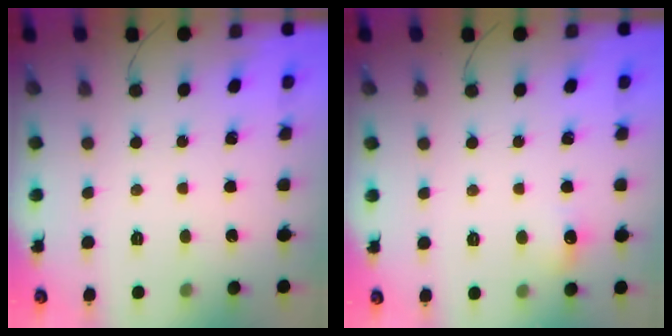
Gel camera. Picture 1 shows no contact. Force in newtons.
{"total": 5.7, "press": 5.6, "slide": 1.1}